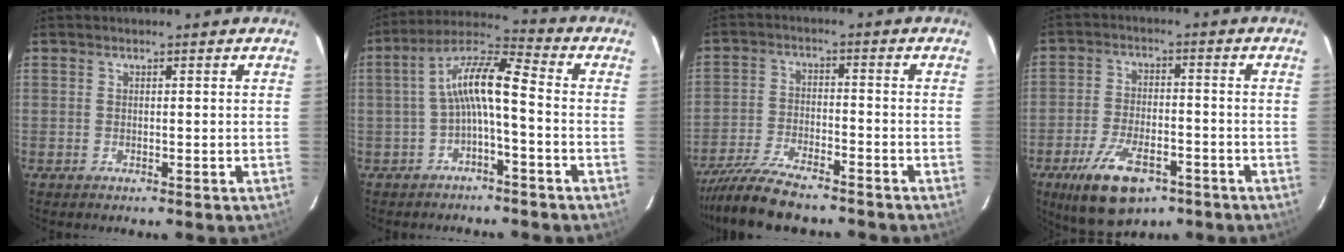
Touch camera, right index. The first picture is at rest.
{"total": 8.5, "force": [-1.9, 1.6, 8.1], "torque": [-0.176, 0.024, -0.037]}
{"total": 13.0, "force": [-11.4, 2.6, 5.6], "torque": [-0.140, -0.022, -0.204]}
{"total": 13.2, "force": [-7.9, 6.0, 8.7], "torque": [-0.183, -0.017, -0.131]}